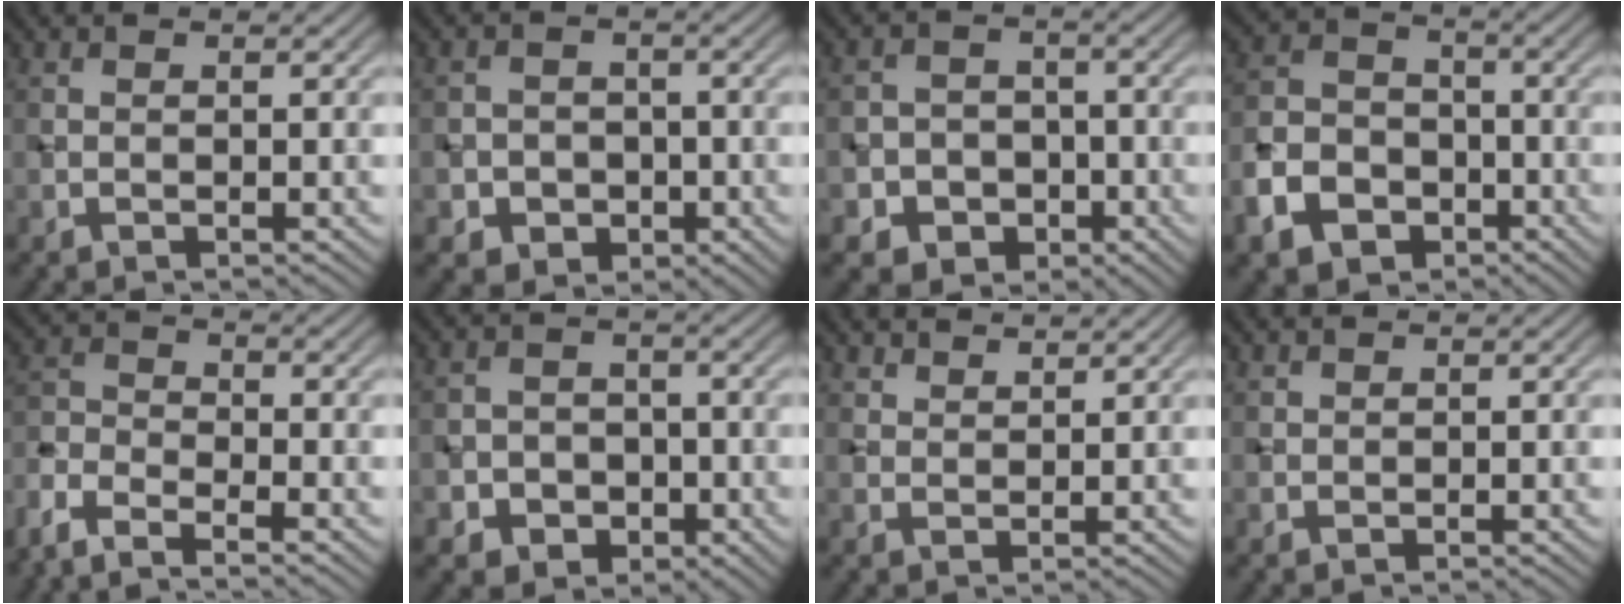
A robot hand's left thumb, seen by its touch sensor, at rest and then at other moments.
{"total": 4.5, "force": [-1.6, 4.0, 1.4], "torque": [-0.017, -0.003, -0.042]}
{"total": 5.9, "force": [-2.5, 5.1, 1.6], "torque": [-0.028, 0.000, -0.063]}
{"total": 8.9, "force": [-4.6, 6.5, 4.1], "torque": [-0.105, -0.016, -0.099]}
{"total": 6.1, "force": [-5.1, 1.7, 3.0], "torque": [-0.077, -0.015, -0.113]}
{"total": 5.1, "force": [-2.0, 4.3, 1.9], "torque": [-0.022, -0.001, -0.050]}
{"total": 3.3, "force": [3.0, 1.0, 1.1], "torque": [-0.020, -0.012, 0.068]}
{"total": 1.0, "force": [0.8, 0.5, 0.2], "torque": [-0.006, 0.001, 0.020]}